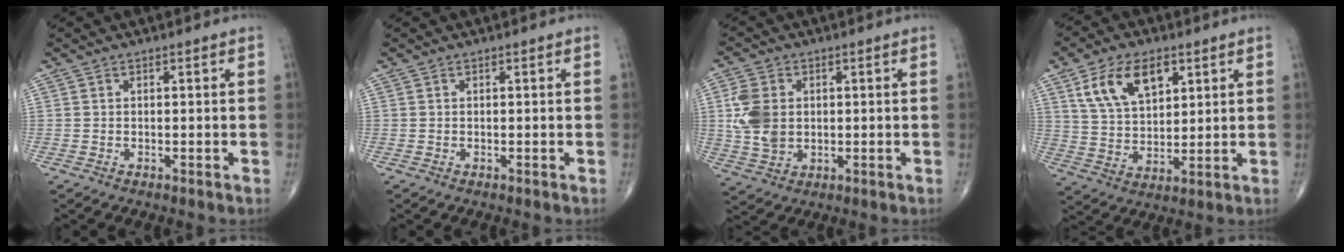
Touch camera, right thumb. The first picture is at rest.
{"total": 0.0}
{"total": 8.6, "force": [1.0, 6.5, 5.6], "torque": [-0.104, -0.003, 0.024]}
{"total": 12.1, "force": [5.5, 7.0, 8.2], "torque": [-0.128, -0.017, 0.108]}